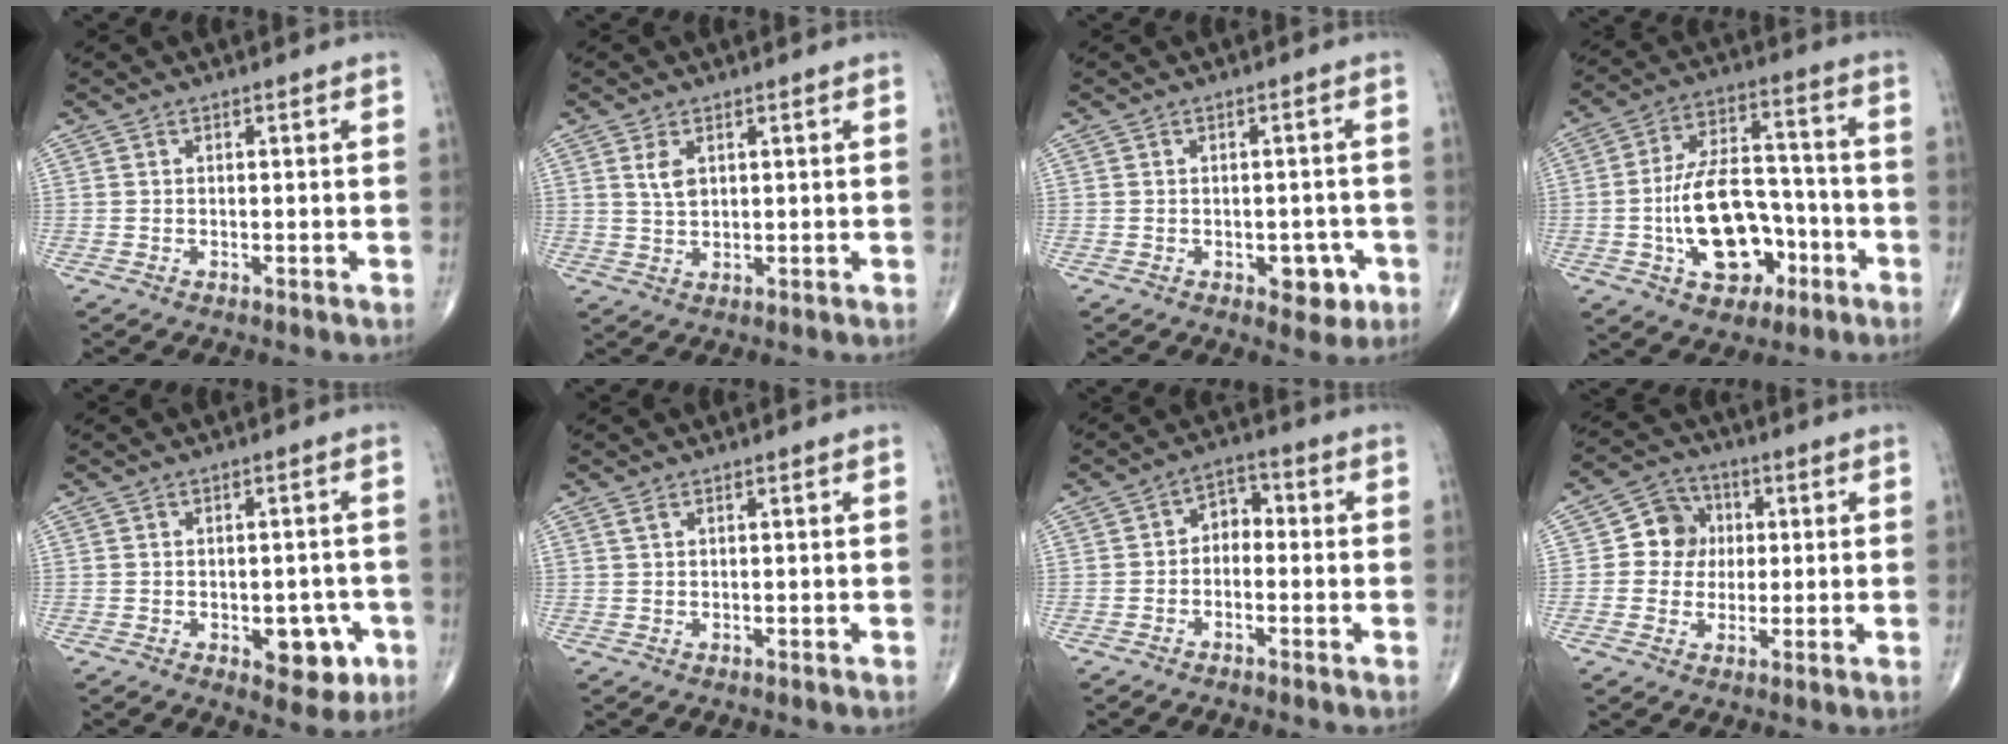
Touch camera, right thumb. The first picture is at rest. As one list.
[{"total": 3.1, "force": [1.2, 1.8, 2.3], "torque": [-0.042, -0.005, 0.028]}, {"total": 4.9, "force": [-2.0, 2.9, 3.5], "torque": [-0.016, 0.010, -0.021]}, {"total": 16.3, "force": [-5.0, 9.9, 12.0], "torque": [-0.178, 0.049, -0.079]}, {"total": 7.4, "force": [-2.5, 4.1, 5.6], "torque": [-0.036, 0.012, -0.023]}, {"total": 0.8, "force": [0.5, 0.2, 0.5], "torque": [-0.012, 0.005, 0.012]}, {"total": 4.4, "force": [-0.7, 3.2, 2.9], "torque": [-0.026, 0.025, -0.028]}, {"total": 7.6, "force": [0.9, 6.9, 3.0], "torque": [-0.009, 0.008, 0.005]}]